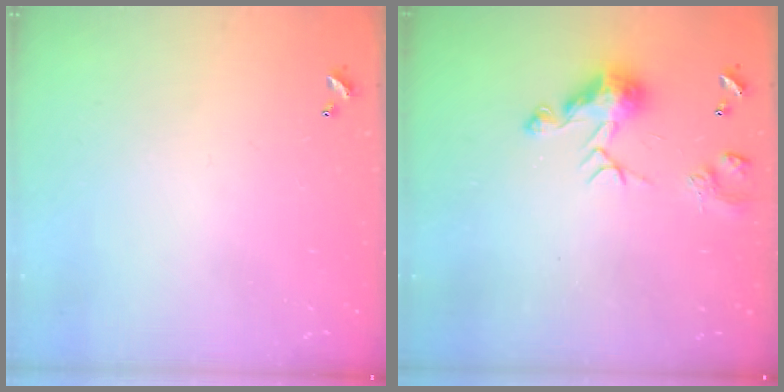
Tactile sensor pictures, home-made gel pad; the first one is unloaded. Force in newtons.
{"total": 7.8, "press": 7.7, "slide": 0.7}